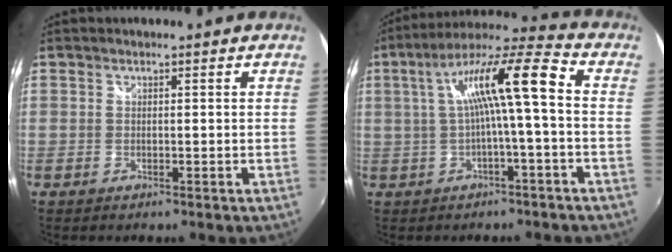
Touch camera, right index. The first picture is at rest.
{"total": 12.4, "force": [0.3, 0.9, 12.3], "torque": [-0.225, 0.027, 0.010]}